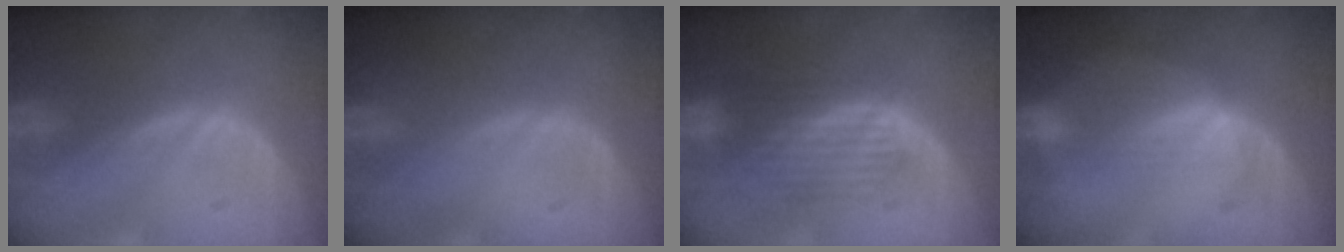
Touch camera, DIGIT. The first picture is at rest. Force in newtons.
{"total": 0.0}
{"total": 6.3, "press": 6.3, "slide": 0.6}
{"total": 2.7, "press": 2.7, "slide": 0.4}